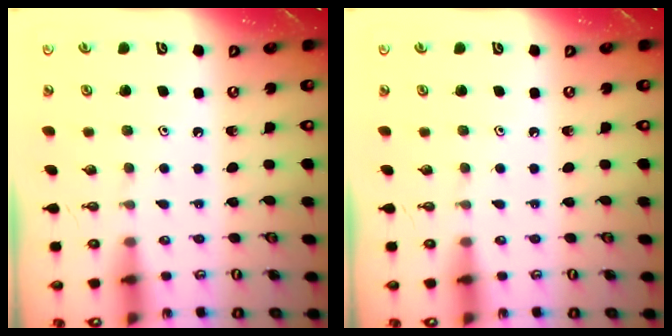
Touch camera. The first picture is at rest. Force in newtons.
{"total": 0.0}